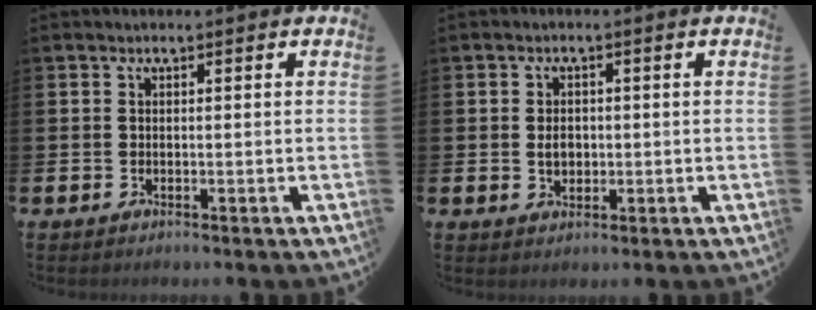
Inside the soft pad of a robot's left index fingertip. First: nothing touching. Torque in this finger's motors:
{"motor_torque": [0.14, 0.05, 0.06, 0.05]}